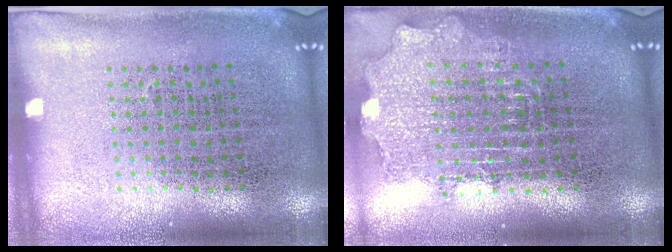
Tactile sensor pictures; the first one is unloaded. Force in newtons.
{"total": 1.8, "press": 1.4, "slide": 1.0}